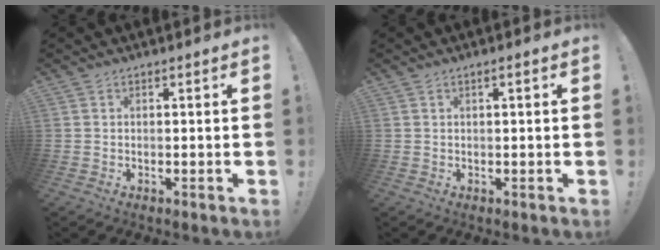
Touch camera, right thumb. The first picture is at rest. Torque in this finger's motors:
{"motor_torque": [0.03, -0.13, -0.02, 0.00, 0.03]}